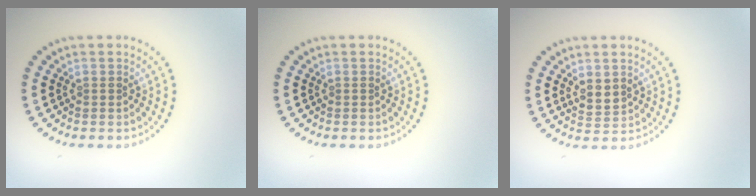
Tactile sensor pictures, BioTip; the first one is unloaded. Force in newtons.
{"total": 0.0}
{"total": 1.9, "press": 1.6, "slide": 1.1}